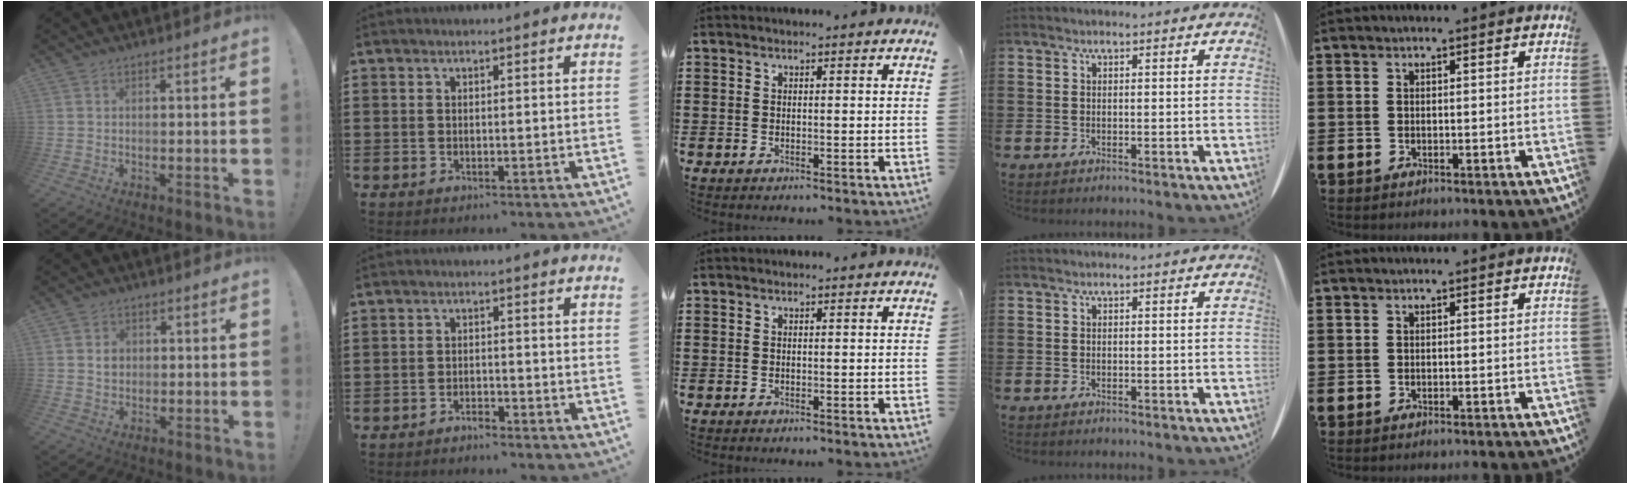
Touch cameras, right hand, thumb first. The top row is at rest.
{"thumb": {"total": 3.4, "force": [0.6, 3.1, 1.4], "torque": [-0.006, -0.004, 0.006]}, "index": {"total": 1.8, "force": [-1.8, 0.2, 0.1], "torque": [-0.008, 0.004, -0.039]}}